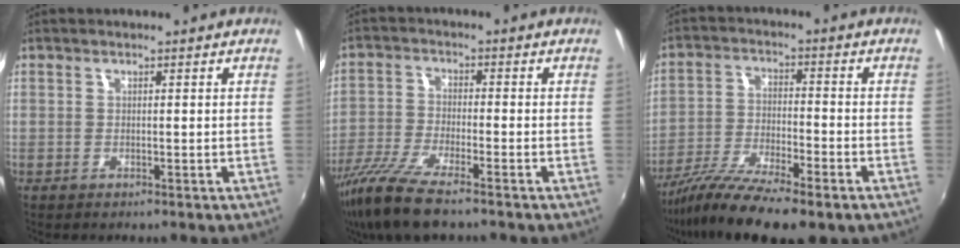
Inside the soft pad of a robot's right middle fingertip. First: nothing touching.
{"total": 11.0, "force": [-8.4, 1.6, 7.0], "torque": [-0.160, -0.035, -0.163]}
{"total": 14.4, "force": [-10.4, 3.1, 9.5], "torque": [-0.190, -0.045, -0.187]}